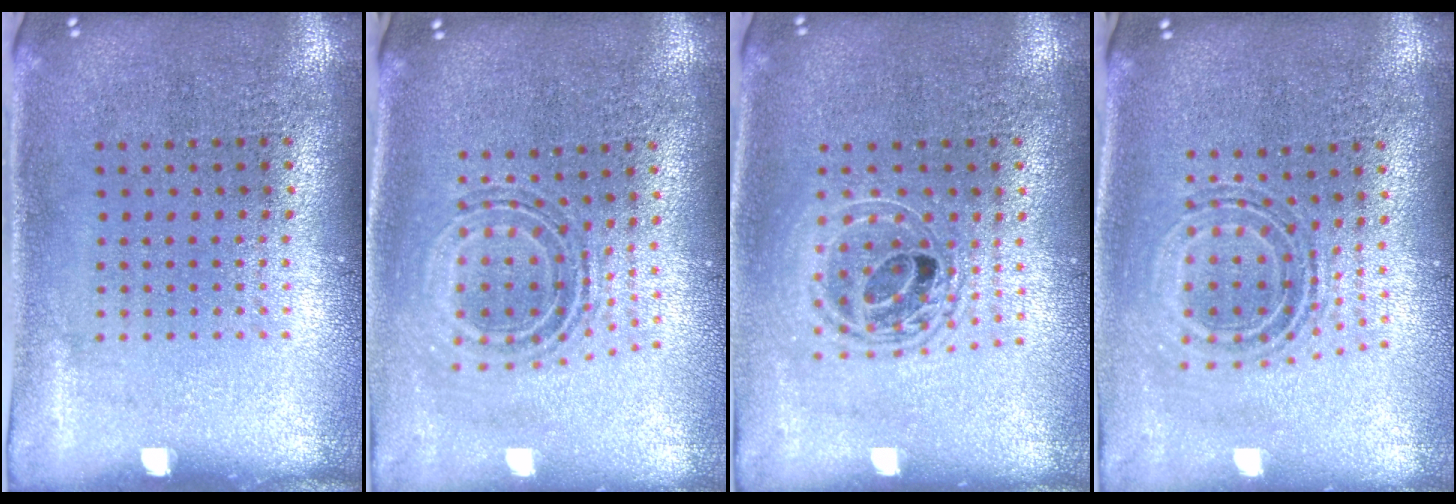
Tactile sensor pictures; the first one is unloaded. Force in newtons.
{"total": 0.8, "press": 0.8, "slide": 0.3}
{"total": 1.7, "press": 1.4, "slide": 0.9}
{"total": 0.7, "press": 0.7, "slide": 0.3}